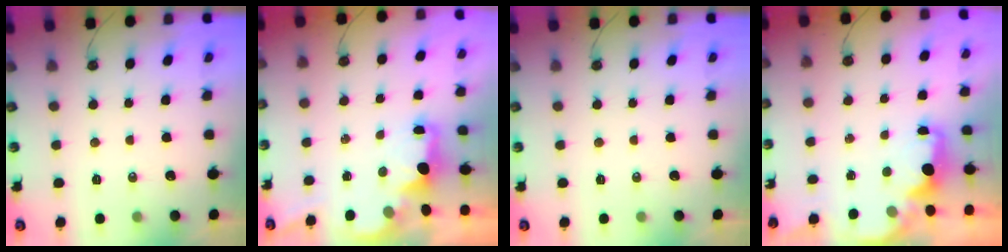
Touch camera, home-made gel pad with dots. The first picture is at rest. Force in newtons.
{"total": 2.1, "press": 2.0, "slide": 0.7}
{"total": 0.0}
{"total": 2.3, "press": 2.2, "slide": 0.8}